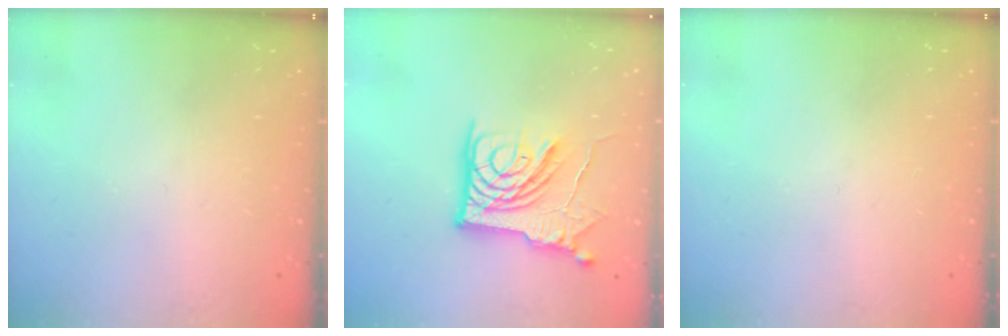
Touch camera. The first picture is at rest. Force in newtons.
{"total": 14.2, "press": 14.1, "slide": 1.1}
{"total": 0.0}